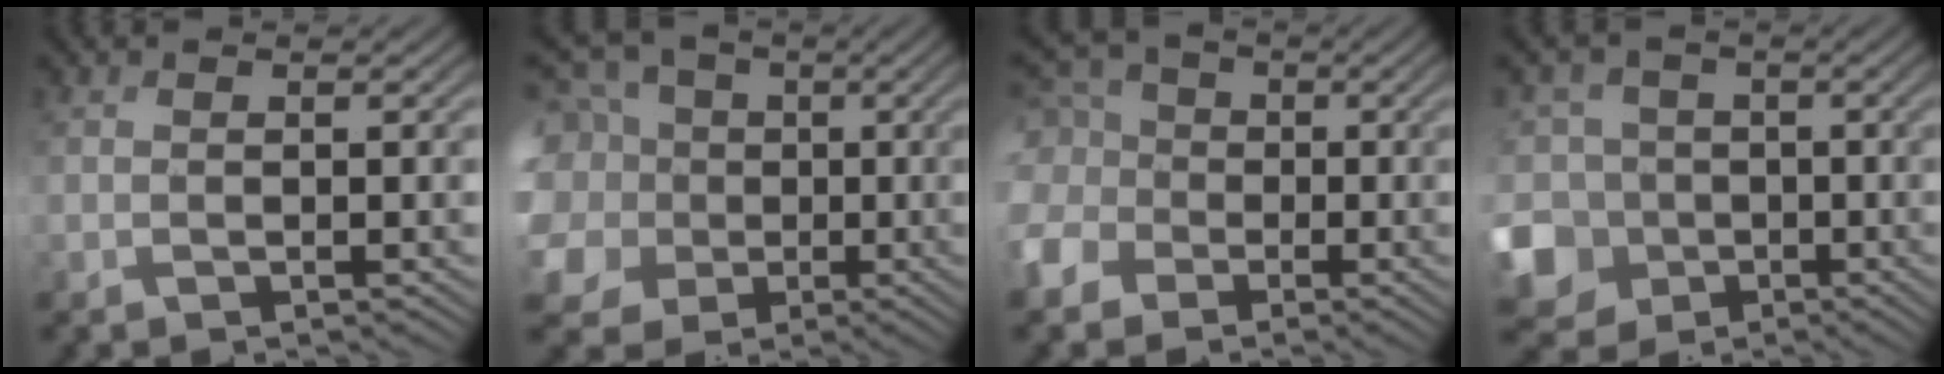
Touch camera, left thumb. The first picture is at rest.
{"total": 14.5, "force": [-0.2, 12.8, 6.6], "torque": [-0.253, 0.014, -0.024]}
{"total": 9.0, "force": [-1.5, 7.8, 4.1], "torque": [-0.142, 0.001, -0.046]}
{"total": 12.9, "force": [-3.8, 11.4, 4.7], "torque": [-0.162, -0.010, -0.094]}